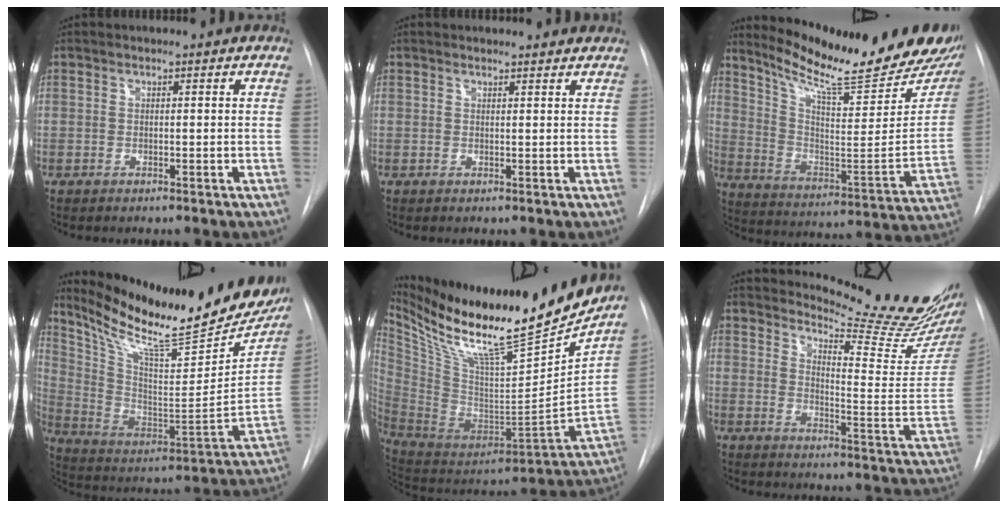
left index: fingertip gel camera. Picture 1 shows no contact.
{"total": 3.5, "force": [3.5, 0.6, 0.4], "torque": [-0.007, 0.002, 0.031]}
{"total": 24.5, "force": [20.5, 2.7, 13.2], "torque": [-0.212, -0.078, 0.291]}
{"total": 29.0, "force": [23.9, 5.7, 15.4], "torque": [-0.255, -0.059, 0.347]}
{"total": 28.1, "force": [23.1, 2.9, 15.9], "torque": [-0.277, -0.064, 0.372]}
{"total": 17.9, "force": [17.1, -1.5, 5.0], "torque": [-0.085, -0.150, 0.215]}